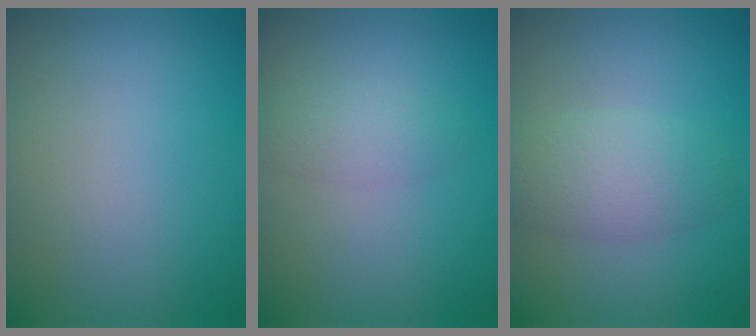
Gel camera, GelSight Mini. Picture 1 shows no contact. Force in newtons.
{"total": 1.8, "press": 1.8, "slide": 0.0}
{"total": 3.3, "press": 3.3, "slide": 0.1}